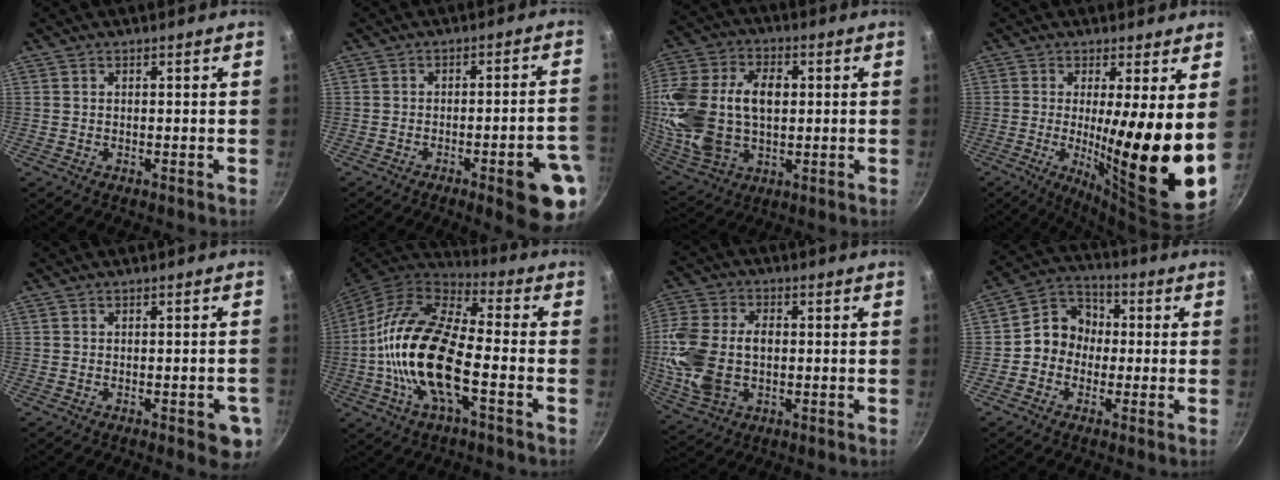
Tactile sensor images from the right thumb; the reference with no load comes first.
{"total": 11.9, "force": [-5.2, 2.5, 10.5], "torque": [-0.104, 0.036, -0.060]}
{"total": 22.9, "force": [1.7, 15.2, 17.0], "torque": [-0.345, 0.021, 0.037]}
{"total": 16.2, "force": [0.3, 2.1, 16.1], "torque": [-0.235, -0.040, 0.008]}
{"total": 5.6, "force": [-2.1, 2.2, 4.7], "torque": [-0.040, 0.006, -0.024]}
{"total": 19.6, "force": [-4.2, 8.1, 17.3], "torque": [-0.327, 0.030, -0.097]}
{"total": 14.7, "force": [-0.7, 10.0, 10.7], "torque": [-0.215, 0.017, -0.013]}
{"total": 8.7, "force": [-0.8, 7.8, 4.0], "torque": [-0.025, 0.031, -0.037]}